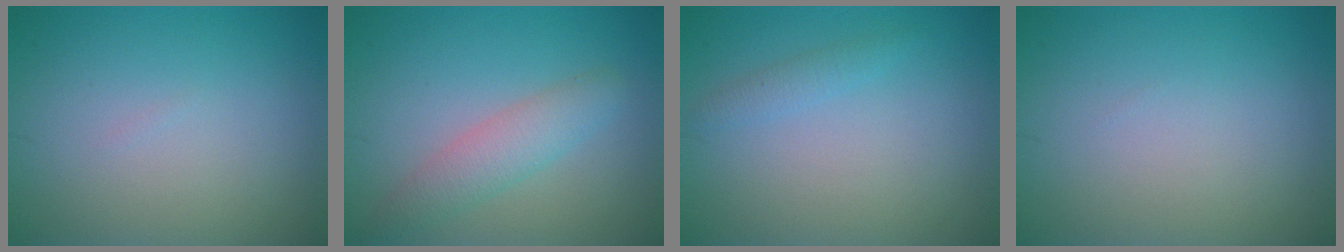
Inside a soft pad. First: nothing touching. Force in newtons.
{"total": 3.0, "press": 2.9, "slide": 0.2}
{"total": 1.1, "press": 1.1, "slide": 0.1}
{"total": 0.0}